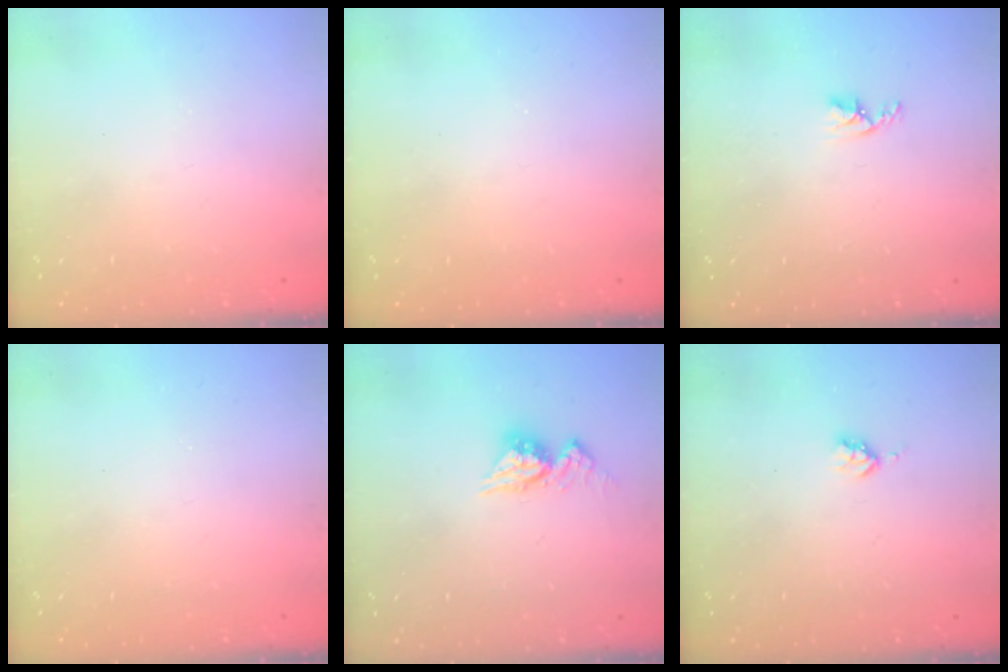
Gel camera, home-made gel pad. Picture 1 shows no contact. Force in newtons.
{"total": 0.0}
{"total": 3.3, "press": 3.3, "slide": 0.5}
{"total": 0.0}
{"total": 8.3, "press": 8.3, "slide": 0.8}
{"total": 2.7, "press": 2.6, "slide": 0.5}